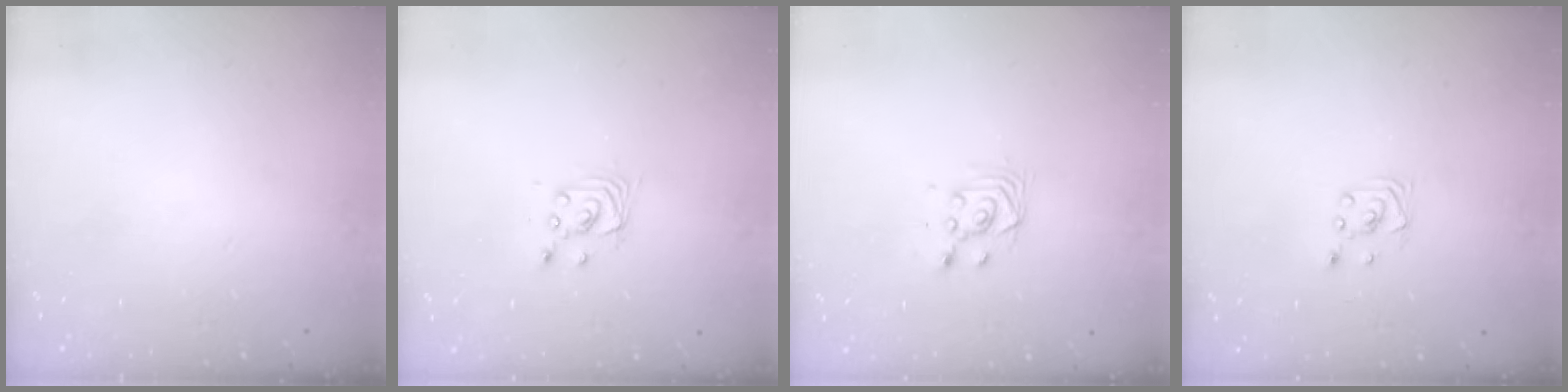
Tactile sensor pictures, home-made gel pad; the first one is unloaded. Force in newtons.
{"total": 2.7, "press": 2.7, "slide": 0.2}
{"total": 4.7, "press": 4.6, "slide": 1.2}
{"total": 2.0, "press": 2.0, "slide": 0.1}